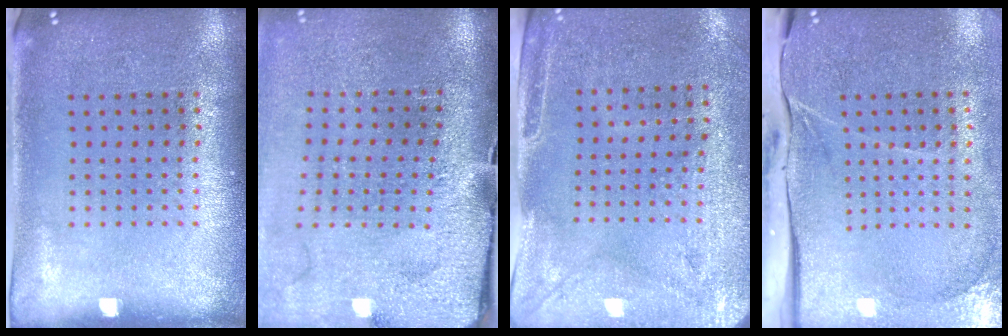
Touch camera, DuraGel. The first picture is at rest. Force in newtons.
{"total": 3.6, "press": 3.0, "slide": 1.9}
{"total": 2.9, "press": 2.5, "slide": 1.6}
{"total": 4.4, "press": 3.6, "slide": 2.5}